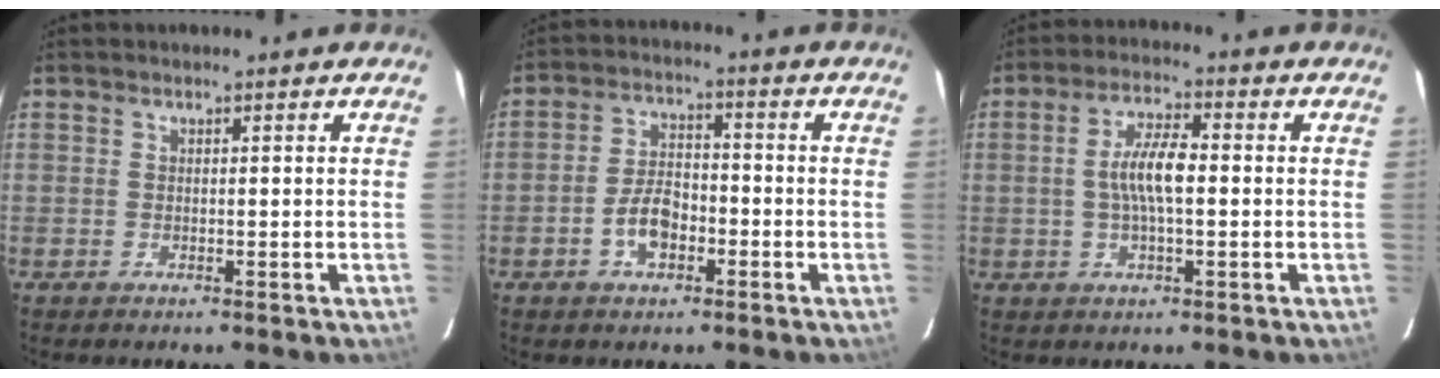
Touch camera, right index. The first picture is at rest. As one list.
[{"total": 6.4, "force": [-2.8, 3.5, 4.6], "torque": [-0.091, 0.014, -0.047]}, {"total": 6.8, "force": [-0.2, 1.9, 6.5], "torque": [-0.125, 0.009, -0.003]}]